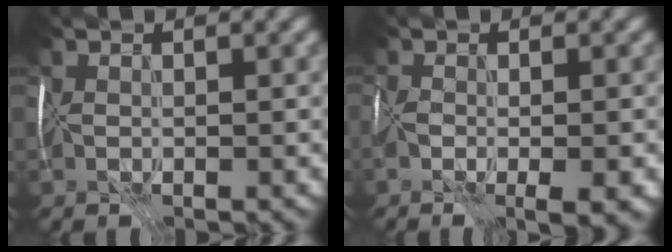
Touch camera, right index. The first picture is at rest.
{"total": 4.4, "force": [-1.8, 1.5, 3.8], "torque": [-0.057, -0.011, -0.022]}